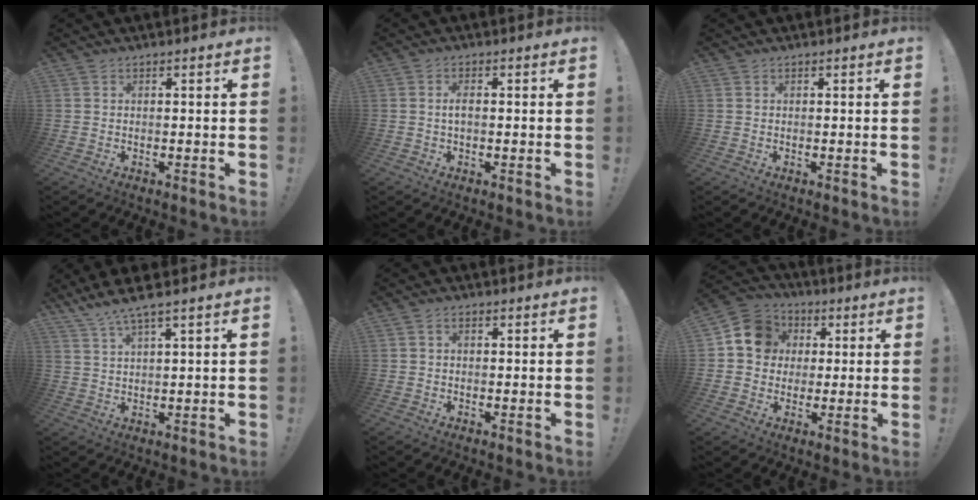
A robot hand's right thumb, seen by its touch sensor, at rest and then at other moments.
{"total": 2.1, "force": [-0.2, 0.8, 2.0], "torque": [-0.038, 0.005, -0.005]}
{"total": 0.0}
{"total": 5.7, "force": [4.5, -0.2, 3.4], "torque": [-0.080, -0.018, 0.082]}
{"total": 1.3, "force": [-0.1, 1.0, 0.9], "torque": [-0.015, 0.004, -0.002]}
{"total": 12.0, "force": [2.6, 10.6, 4.8], "torque": [-0.059, 0.005, 0.055]}